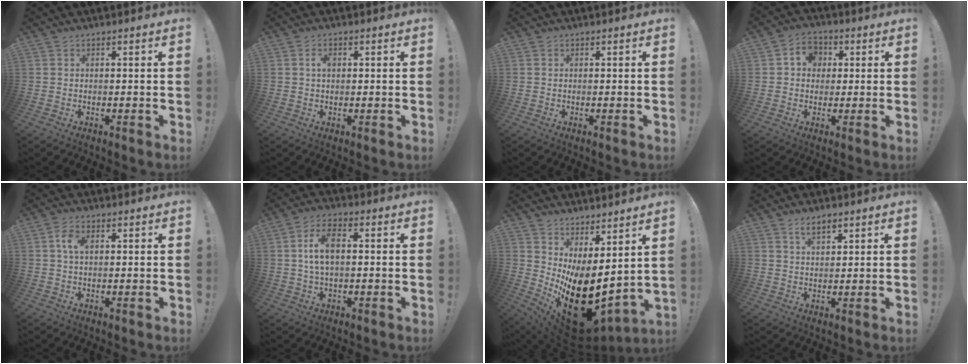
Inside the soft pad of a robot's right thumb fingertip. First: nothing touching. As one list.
[{"total": 2.2, "force": [0.5, 1.3, 1.7], "torque": [-0.022, 0.000, 0.004]}, {"total": 0.0}, {"total": 6.9, "force": [1.4, 6.1, 3.0], "torque": [-0.052, 0.008, 0.029]}, {"total": 4.2, "force": [1.0, 2.3, 3.4], "torque": [-0.063, 0.006, 0.017]}, {"total": 8.3, "force": [0.9, 4.7, 6.8], "torque": [-0.121, 0.003, 0.015]}, {"total": 18.9, "force": [-4.7, 9.6, 15.6], "torque": [-0.230, 0.007, -0.057]}, {"total": 3.8, "force": [2.6, 1.5, 2.4], "torque": [-0.030, -0.016, 0.043]}]